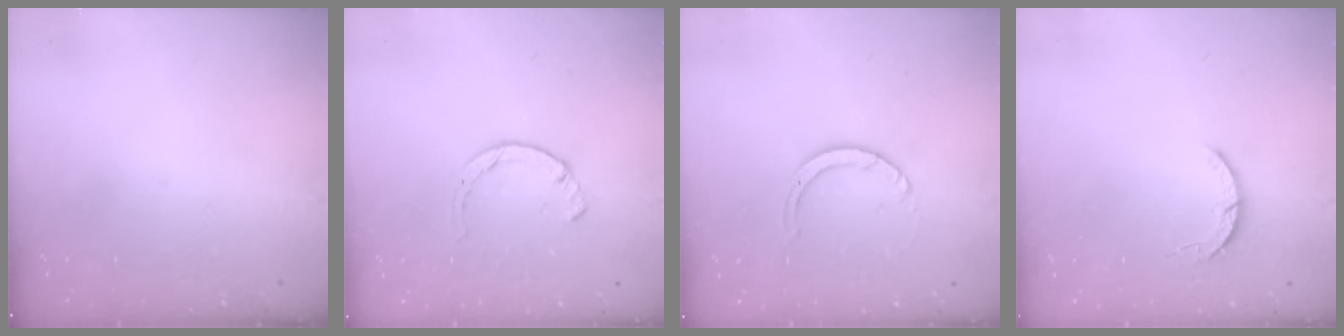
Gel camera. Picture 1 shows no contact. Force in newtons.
{"total": 2.3, "press": 2.3, "slide": 0.5}
{"total": 3.5, "press": 3.5, "slide": 0.1}
{"total": 3.3, "press": 3.3, "slide": 0.5}